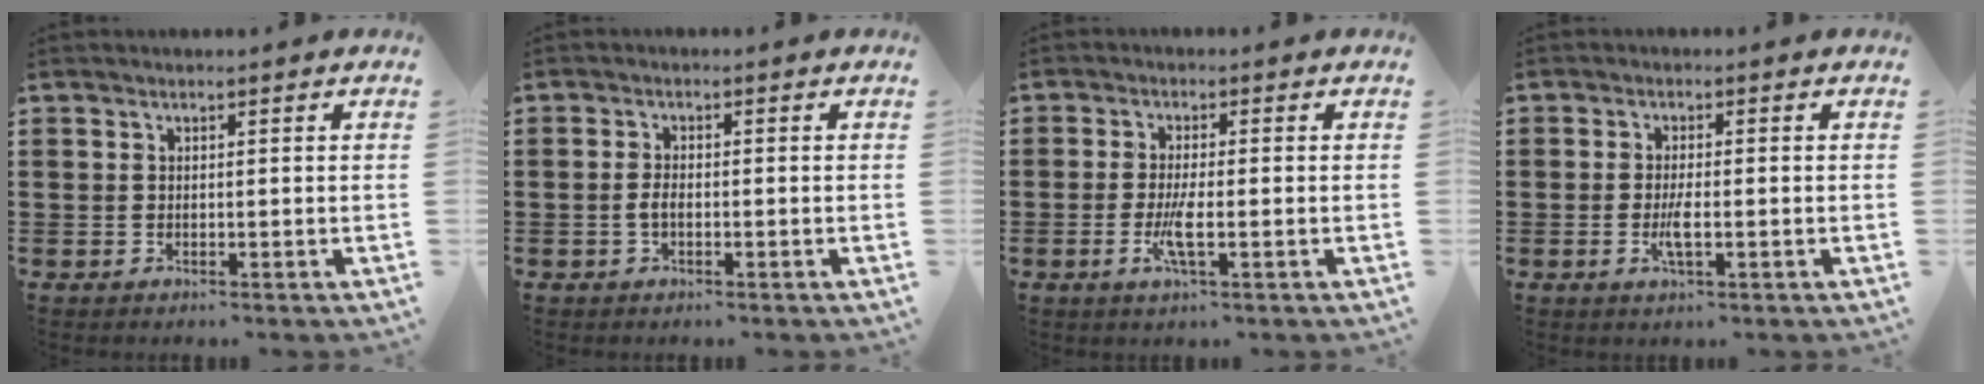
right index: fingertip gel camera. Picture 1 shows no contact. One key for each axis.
{"total": 1.8, "fx": -0.6, "fy": 0.6, "fz": 1.6, "tx": -0.040, "ty": -0.005, "tz": -0.014}
{"total": 4.1, "fx": -1.3, "fy": 0.6, "fz": 3.8, "tx": -0.085, "ty": -0.010, "tz": -0.029}
{"total": 3.1, "fx": -0.8, "fy": 0.6, "fz": 2.9, "tx": -0.064, "ty": -0.005, "tz": -0.019}